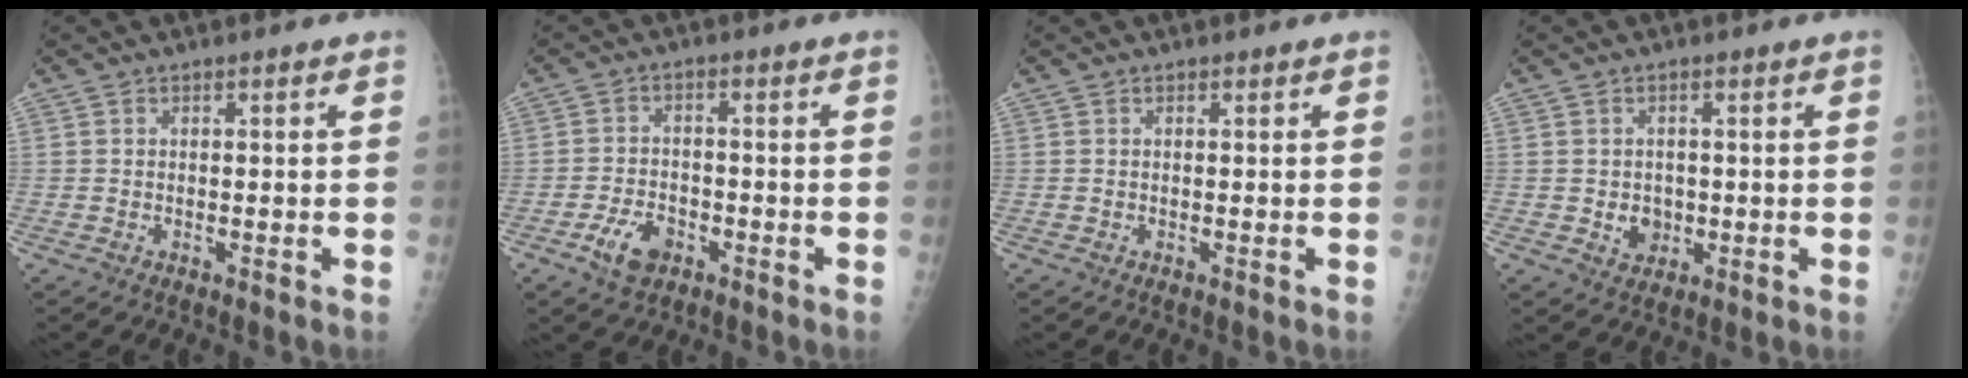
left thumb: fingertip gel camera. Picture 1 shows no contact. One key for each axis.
{"total": 5.9, "fx": -3.0, "fy": 3.8, "fz": 3.4, "tx": -0.055, "ty": 0.014, "tz": -0.050}
{"total": 0.0}
{"total": 3.6, "fx": -0.3, "fy": 3.2, "fz": 1.7, "tx": -0.008, "ty": 0.001, "tz": 0.005}